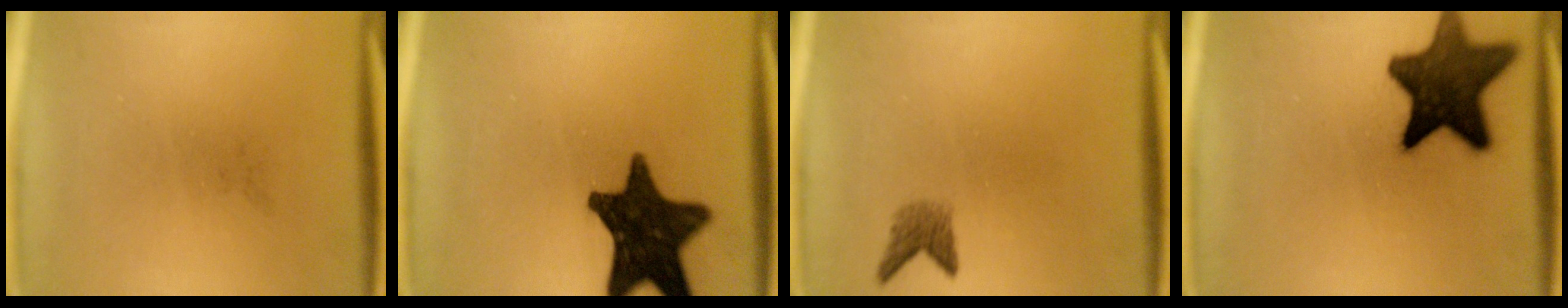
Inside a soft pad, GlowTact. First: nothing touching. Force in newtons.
{"total": 15.6}
{"total": 2.0}
{"total": 14.1}